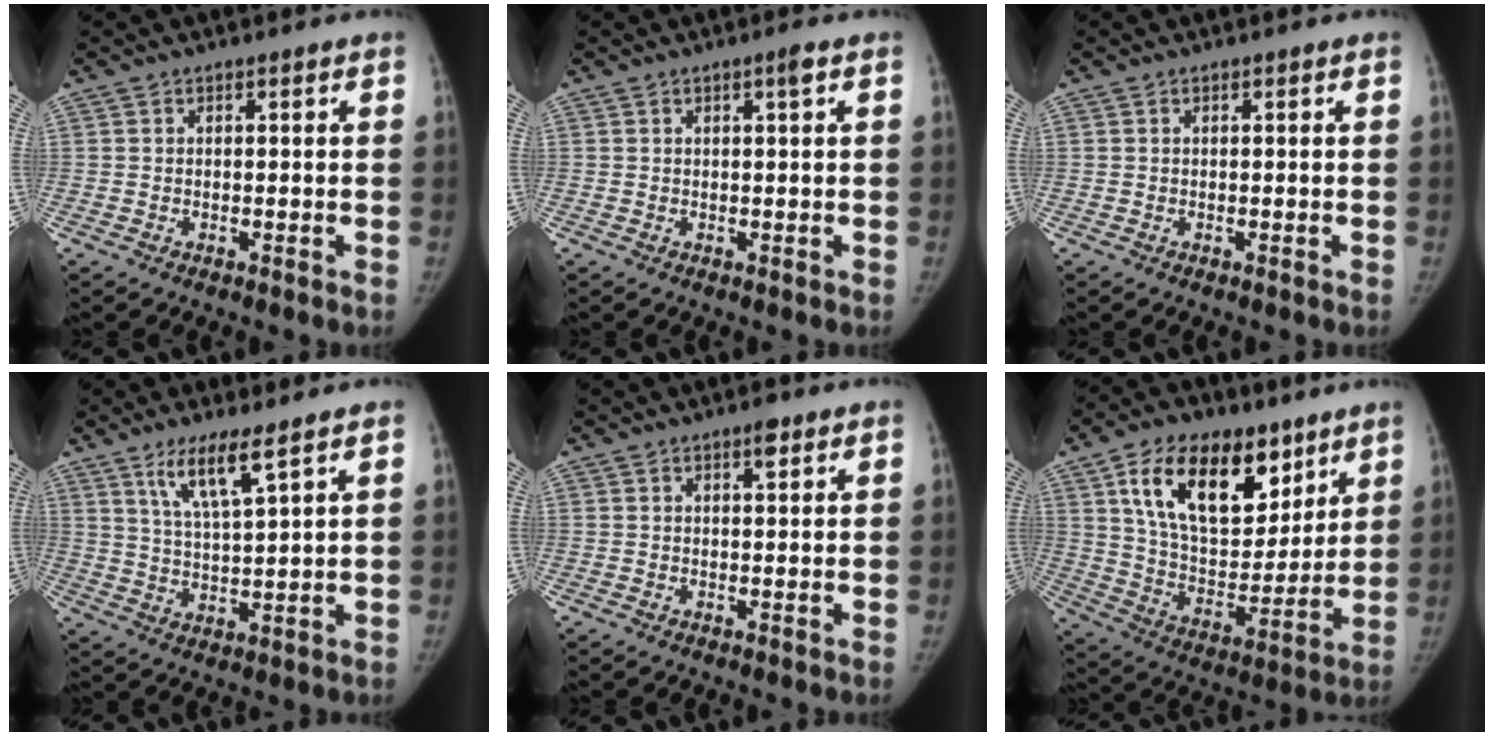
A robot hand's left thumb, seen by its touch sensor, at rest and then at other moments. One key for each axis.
{"total": 1.4, "fx": 0.6, "fy": 0.0, "fz": 1.2, "tx": -0.020, "ty": -0.001, "tz": 0.010}
{"total": 0.0}
{"total": 7.9, "fx": 5.0, "fy": 1.0, "fz": 6.1, "tx": -0.114, "ty": -0.032, "tz": 0.102}
{"total": 2.1, "fx": 1.3, "fy": 0.7, "fz": 1.5, "tx": -0.019, "ty": -0.006, "tz": 0.018}
{"total": 21.9, "fx": 11.2, "fy": 12.5, "fz": 14.1, "tx": -0.185, "ty": -0.044, "tz": 0.199}